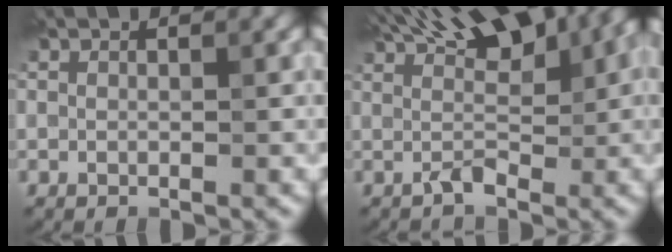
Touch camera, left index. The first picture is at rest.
{"total": 6.8, "force": [2.3, 2.9, 5.7], "torque": [-0.085, 0.017, 0.037]}